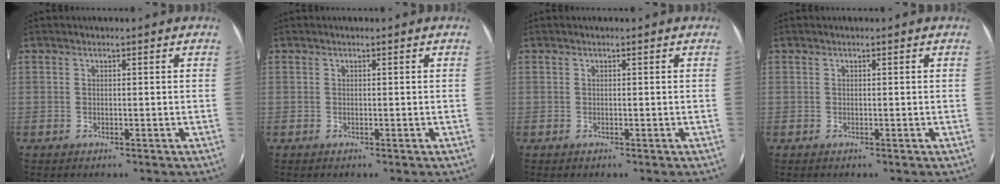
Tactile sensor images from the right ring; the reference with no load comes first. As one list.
[{"total": 0.0}, {"total": 0.0}, {"total": 0.0}]